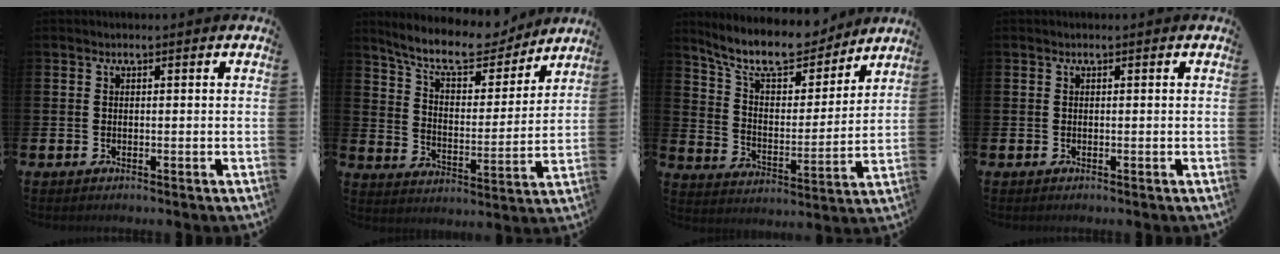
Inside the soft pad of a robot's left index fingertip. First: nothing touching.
{"total": 10.2, "force": [9.1, 2.7, 3.8], "torque": [-0.101, -0.057, 0.159]}
{"total": 11.0, "force": [9.8, 3.2, 4.0], "torque": [-0.110, -0.063, 0.172]}
{"total": 0.0}